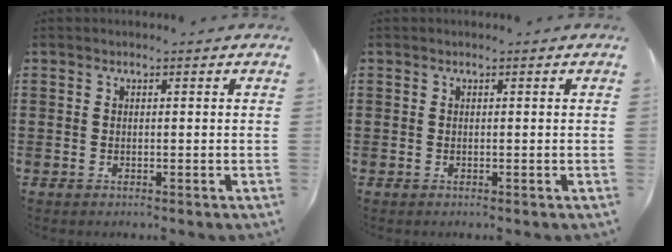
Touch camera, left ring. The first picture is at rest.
{"total": 0.0}